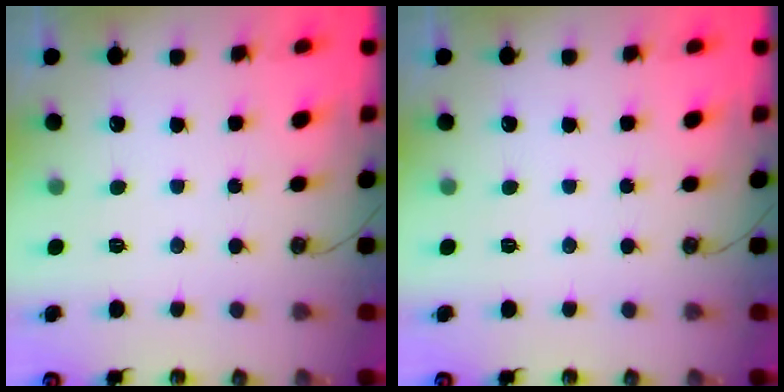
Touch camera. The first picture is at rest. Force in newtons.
{"total": 0.0}